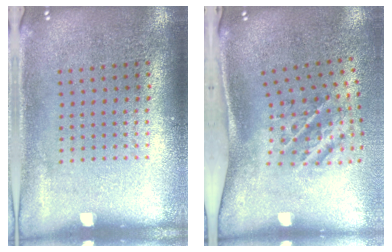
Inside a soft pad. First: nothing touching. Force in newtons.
{"total": 2.3, "press": 1.3, "slide": 1.9}